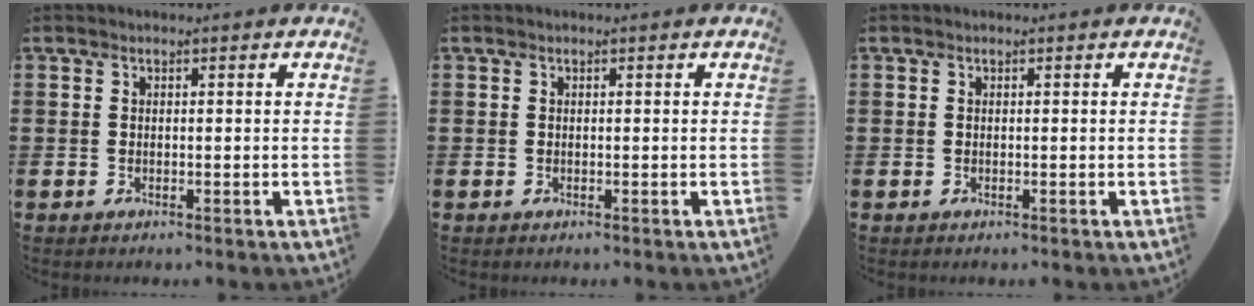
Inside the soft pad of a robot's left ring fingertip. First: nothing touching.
{"total": 0.0}
{"total": 0.0}